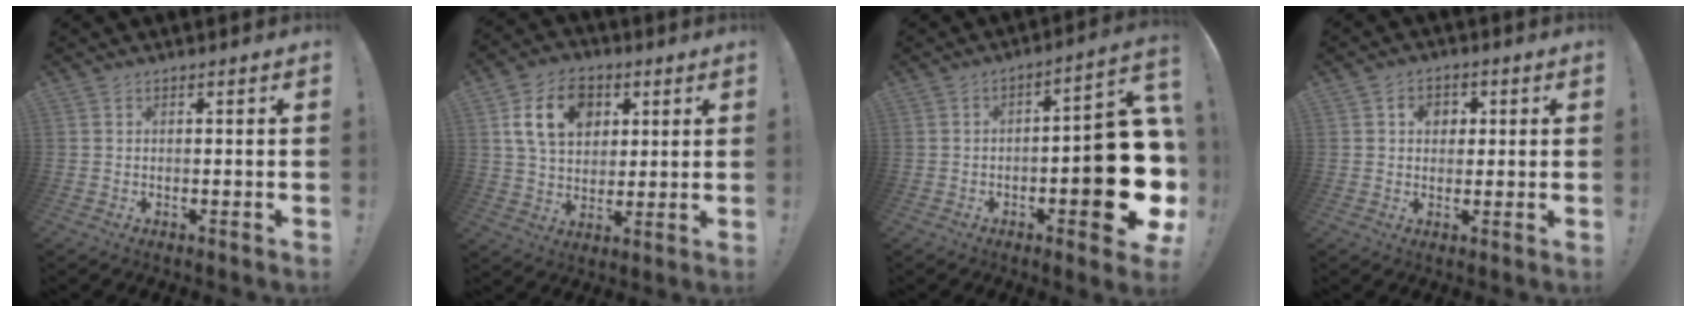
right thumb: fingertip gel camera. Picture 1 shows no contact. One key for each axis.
{"total": 15.7, "fx": 5.6, "fy": 11.6, "fz": 8.9, "tx": -0.138, "ty": -0.012, "tz": 0.107}
{"total": 18.4, "fx": -4.8, "fy": 6.0, "fz": 16.7, "tx": -0.195, "ty": 0.020, "tz": -0.068}
{"total": 4.9, "fx": 1.3, "fy": 4.2, "fz": 2.2, "tx": -0.028, "ty": 0.002, "tz": 0.020}